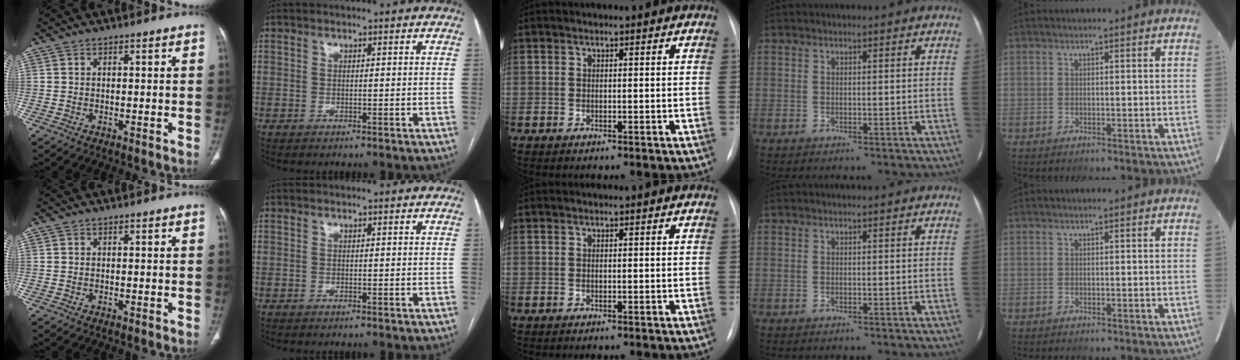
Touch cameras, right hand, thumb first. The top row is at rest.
{}